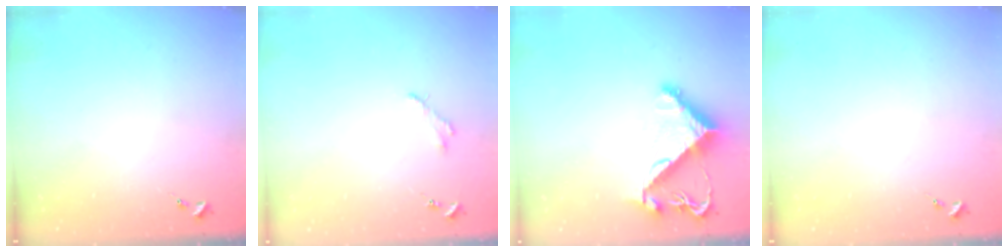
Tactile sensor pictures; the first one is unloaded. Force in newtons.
{"total": 2.5, "press": 2.5, "slide": 0.2}
{"total": 8.0, "press": 8.0, "slide": 0.7}
{"total": 0.0}